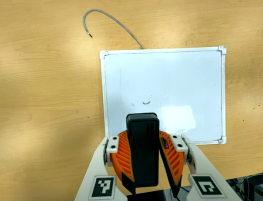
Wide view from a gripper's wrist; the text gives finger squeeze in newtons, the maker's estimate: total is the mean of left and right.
{"total": 10.1, "left": 10.0, "right": 10.1}